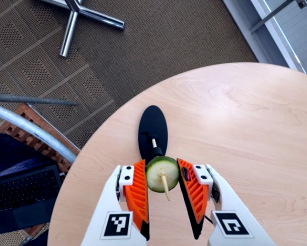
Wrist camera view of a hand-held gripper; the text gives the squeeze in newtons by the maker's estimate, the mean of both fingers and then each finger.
{"total": 8.3, "left": 8.8, "right": 7.9}